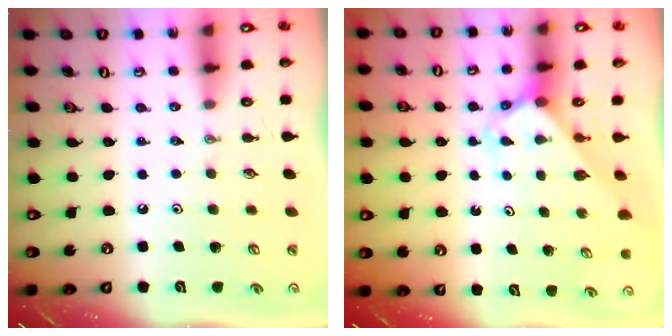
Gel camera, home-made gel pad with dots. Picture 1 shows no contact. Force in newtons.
{"total": 2.6, "press": 2.6, "slide": 0.2}